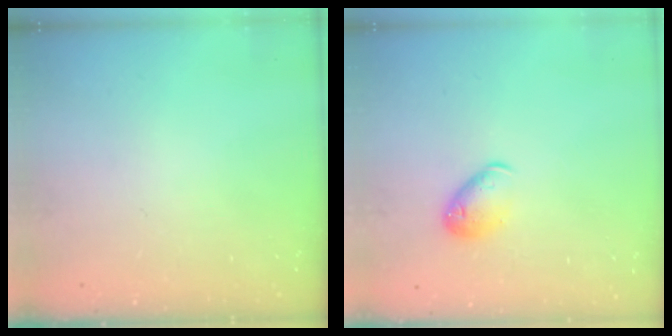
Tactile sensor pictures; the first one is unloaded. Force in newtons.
{"total": 8.3, "press": 8.2, "slide": 1.2}